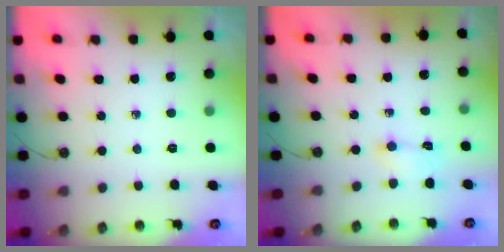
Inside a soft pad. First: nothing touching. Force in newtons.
{"total": 2.6, "press": 2.5, "slide": 0.9}